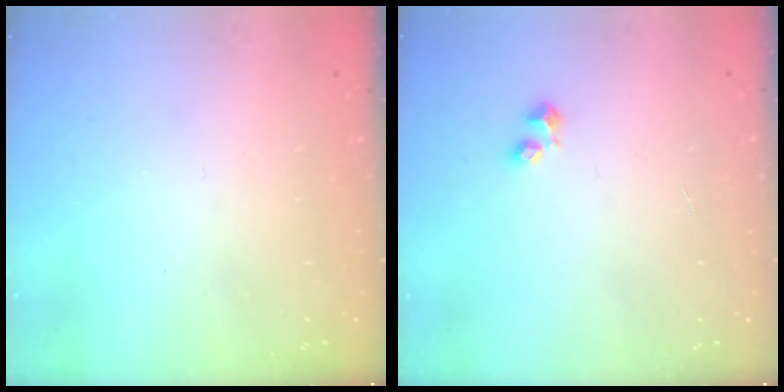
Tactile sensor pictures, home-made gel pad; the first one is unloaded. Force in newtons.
{"total": 2.9, "press": 2.8, "slide": 0.6}